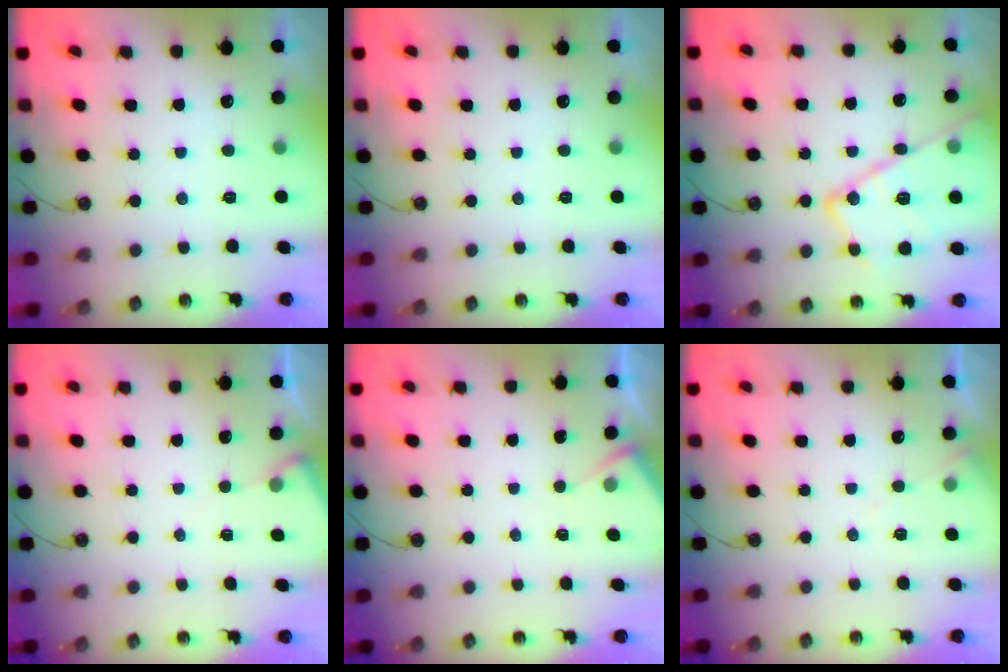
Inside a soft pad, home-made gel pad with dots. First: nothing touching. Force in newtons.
{"total": 0.0}
{"total": 20.2, "press": 20.1, "slide": 1.8}
{"total": 4.3, "press": 4.3, "slide": 0.5}
{"total": 4.6, "press": 4.6, "slide": 0.6}
{"total": 5.0, "press": 4.9, "slide": 0.6}